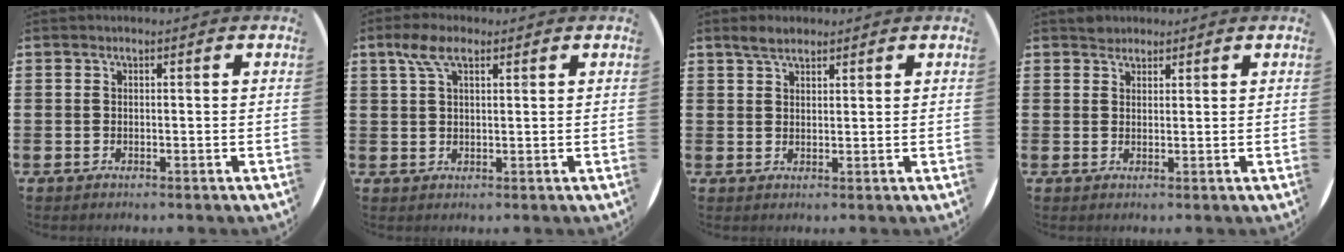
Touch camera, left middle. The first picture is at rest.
{"total": 4.6, "force": [2.6, 2.0, 3.3], "torque": [-0.071, 0.010, 0.045]}
{"total": 2.7, "force": [2.3, 1.1, 1.0], "torque": [-0.014, 0.004, 0.041]}
{"total": 1.7, "force": [1.5, 0.7, -0.2], "torque": [0.010, 0.001, 0.029]}